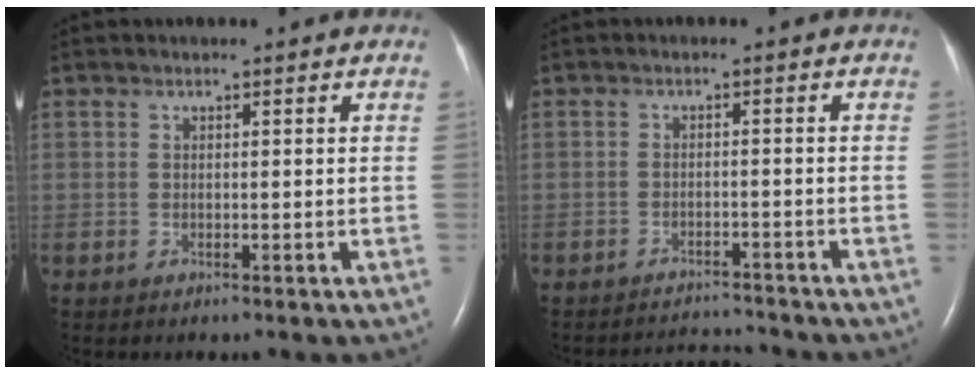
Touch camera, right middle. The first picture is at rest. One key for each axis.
{"total": 4.6, "fx": -4.5, "fy": -0.2, "fz": -0.7, "tx": 0.004, "ty": -0.002, "tz": -0.070}